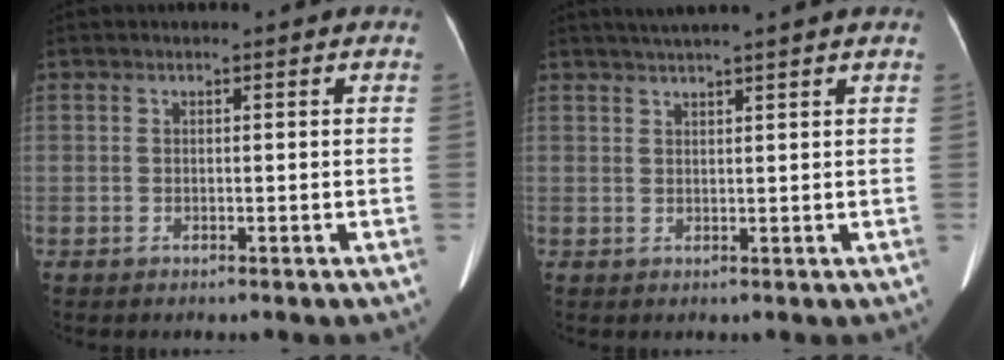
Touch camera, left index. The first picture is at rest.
{"total": 5.0, "force": [4.2, -1.0, 2.6], "torque": [-0.040, 0.023, 0.064]}